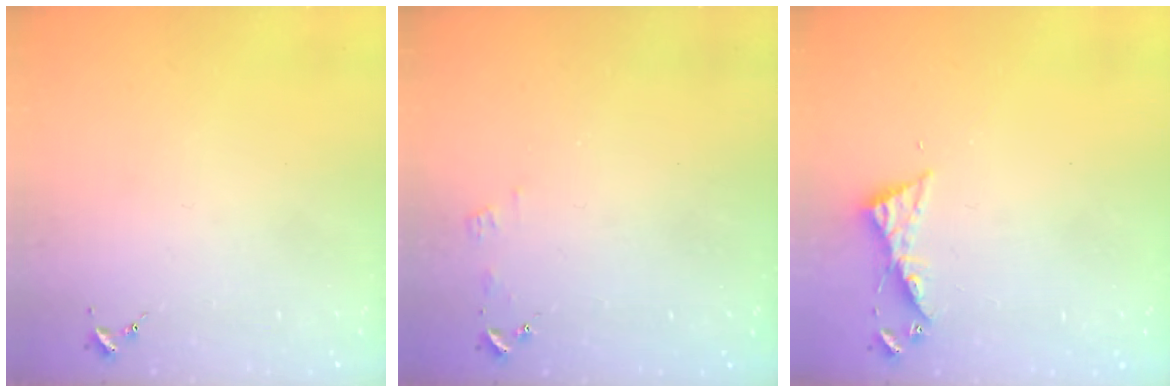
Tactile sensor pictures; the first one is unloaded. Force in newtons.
{"total": 4.2, "press": 4.2, "slide": 0.5}
{"total": 5.2, "press": 5.2, "slide": 0.4}